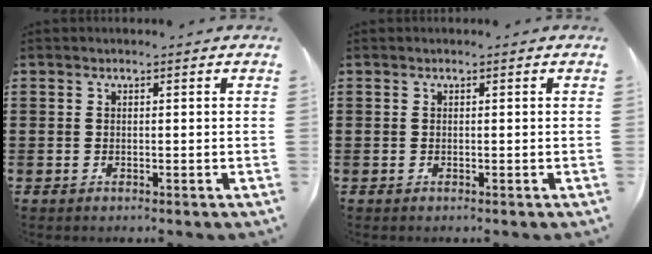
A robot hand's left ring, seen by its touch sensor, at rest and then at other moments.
{"total": 0.0}